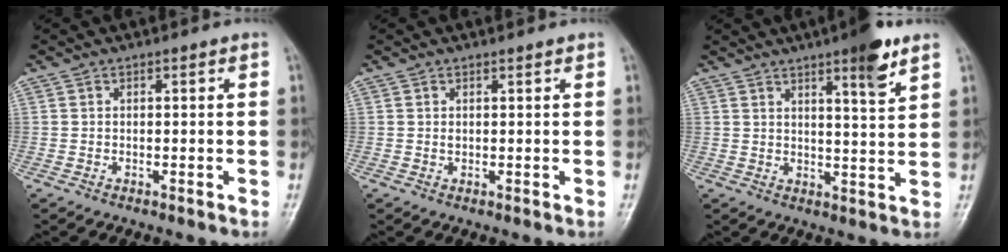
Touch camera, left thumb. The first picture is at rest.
{"total": 0.8, "force": [0.5, 0.4, 0.5], "torque": [-0.005, -0.004, 0.009]}
{"total": 8.0, "force": [5.0, 1.0, 6.1], "torque": [-0.083, -0.031, 0.072]}